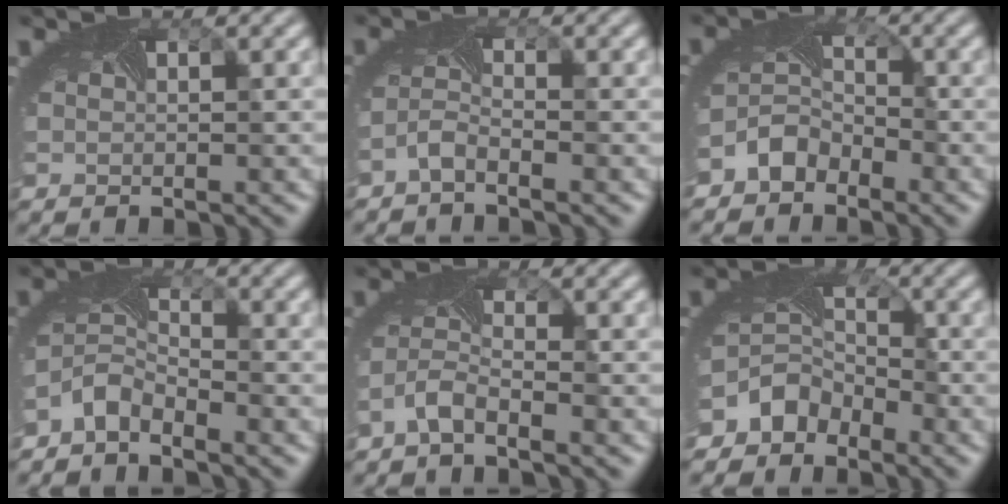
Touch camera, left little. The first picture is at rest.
{"total": 1.7, "force": [-1.6, 0.1, 0.7], "torque": [-0.027, -0.003, -0.039]}
{"total": 3.3, "force": [-2.4, 2.0, 0.9], "torque": [-0.023, 0.000, -0.055]}
{"total": 3.2, "force": [-2.9, 1.0, 0.9], "torque": [-0.033, -0.006, -0.066]}
{"total": 2.4, "force": [-2.1, 0.3, 1.2], "torque": [-0.039, -0.004, -0.049]}
{"total": 4.4, "force": [-3.4, 2.5, 1.0], "torque": [-0.015, -0.009, -0.074]}